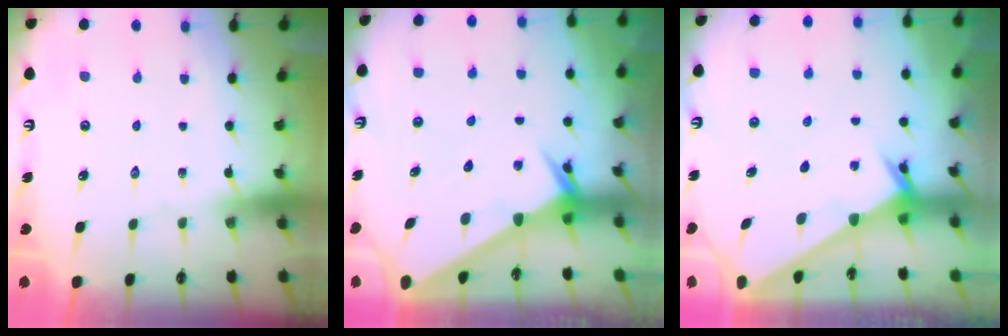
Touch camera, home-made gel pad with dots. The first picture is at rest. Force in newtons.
{"total": 3.0, "press": 3.0, "slide": 0.1}
{"total": 2.4, "press": 2.4, "slide": 0.2}